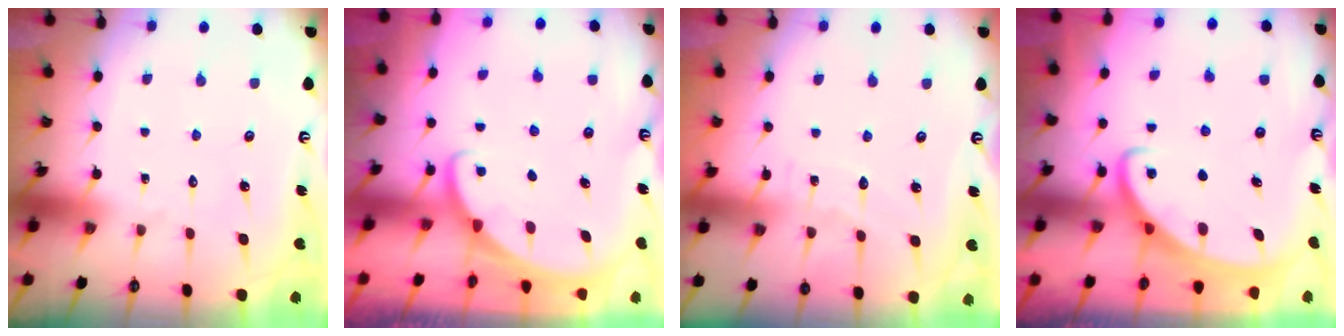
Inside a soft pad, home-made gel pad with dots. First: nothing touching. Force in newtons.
{"total": 1.6, "press": 1.6, "slide": 0.1}
{"total": 3.4, "press": 3.4, "slide": 0.4}
{"total": 2.4, "press": 2.4, "slide": 0.4}